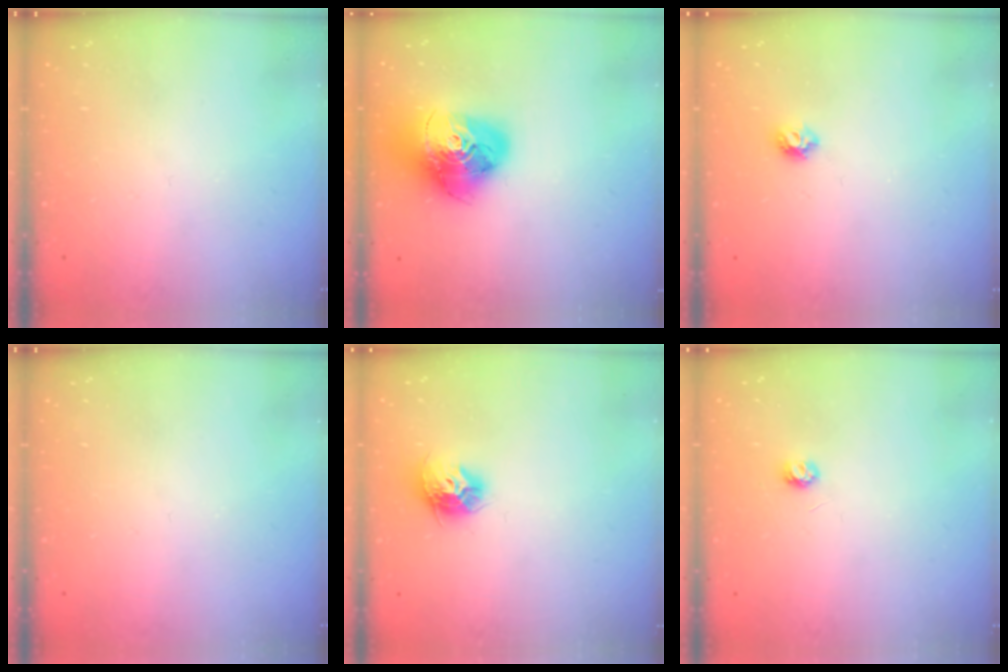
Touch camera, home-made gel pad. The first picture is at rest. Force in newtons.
{"total": 18.4, "press": 18.3, "slide": 2.1}
{"total": 4.9, "press": 4.8, "slide": 0.9}
{"total": 0.0}
{"total": 9.9, "press": 9.8, "slide": 0.5}
{"total": 3.3, "press": 3.3, "slide": 0.2}